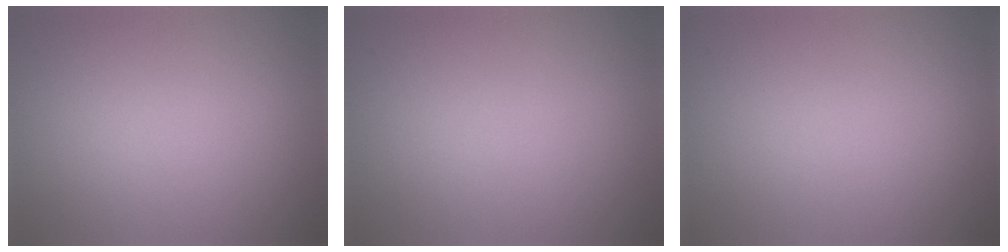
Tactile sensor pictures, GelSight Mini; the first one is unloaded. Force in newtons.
{"total": 0.0}
{"total": 0.0}